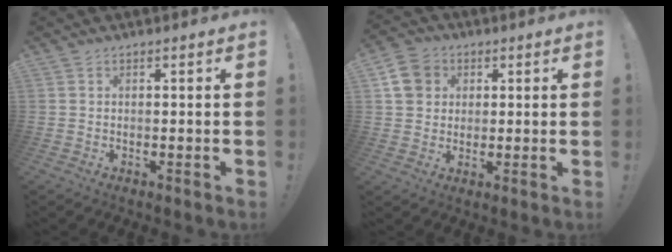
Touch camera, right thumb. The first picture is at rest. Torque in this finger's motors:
{"motor_torque": [0.17, 0.40, -0.02, 0.11, 0.01]}